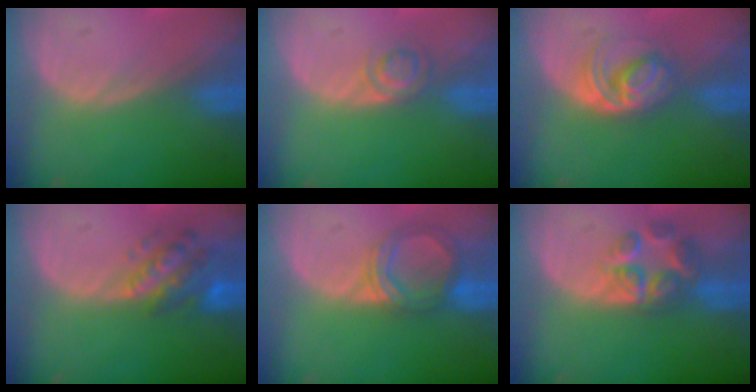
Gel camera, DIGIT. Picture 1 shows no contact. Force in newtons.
{"total": 3.0, "press": 2.9, "slide": 0.2}
{"total": 6.2, "press": 5.3, "slide": 3.2}
{"total": 6.2, "press": 6.0, "slide": 1.5}
{"total": 5.5, "press": 5.2, "slide": 1.8}
{"total": 6.7, "press": 5.7, "slide": 3.5}